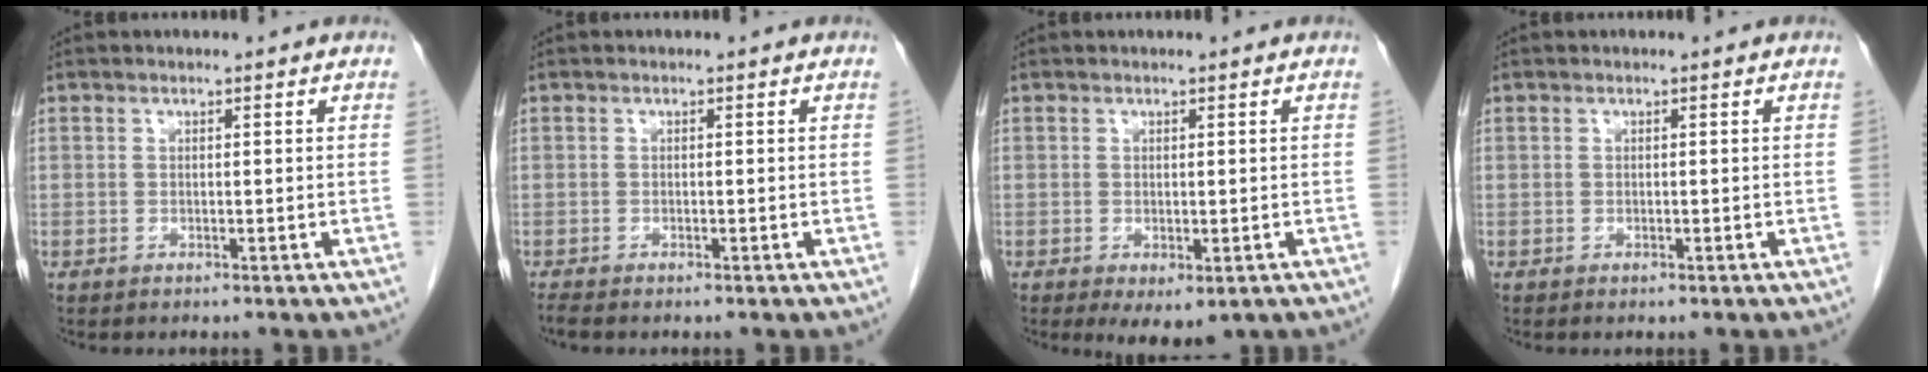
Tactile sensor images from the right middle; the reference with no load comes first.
{"total": 0.9, "force": [-0.8, 0.0, 0.4], "torque": [-0.017, -0.005, -0.015]}
{"total": 4.1, "force": [-1.9, 1.8, 3.2], "torque": [-0.044, -0.013, -0.016]}
{"total": 0.0}